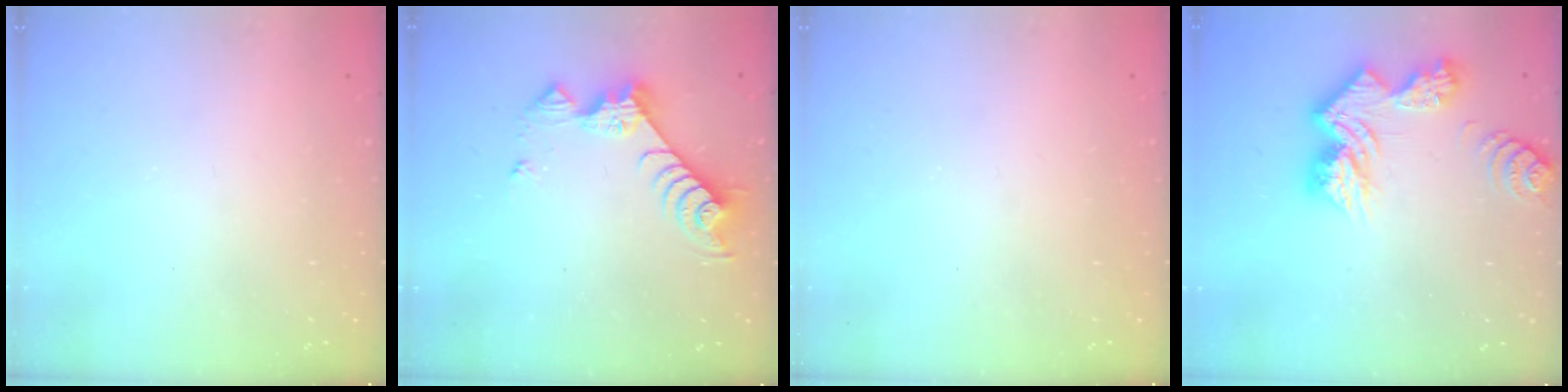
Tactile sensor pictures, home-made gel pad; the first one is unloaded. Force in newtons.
{"total": 9.6, "press": 9.6, "slide": 0.7}
{"total": 0.0}
{"total": 12.8, "press": 12.7, "slide": 1.0}